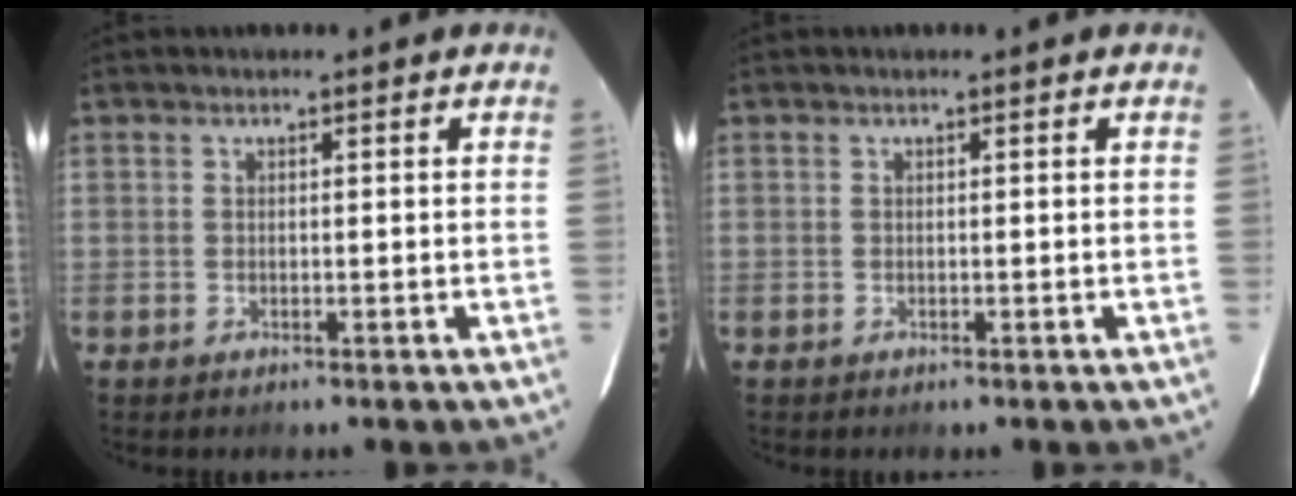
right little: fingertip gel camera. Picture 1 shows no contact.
{"total": 0.0}